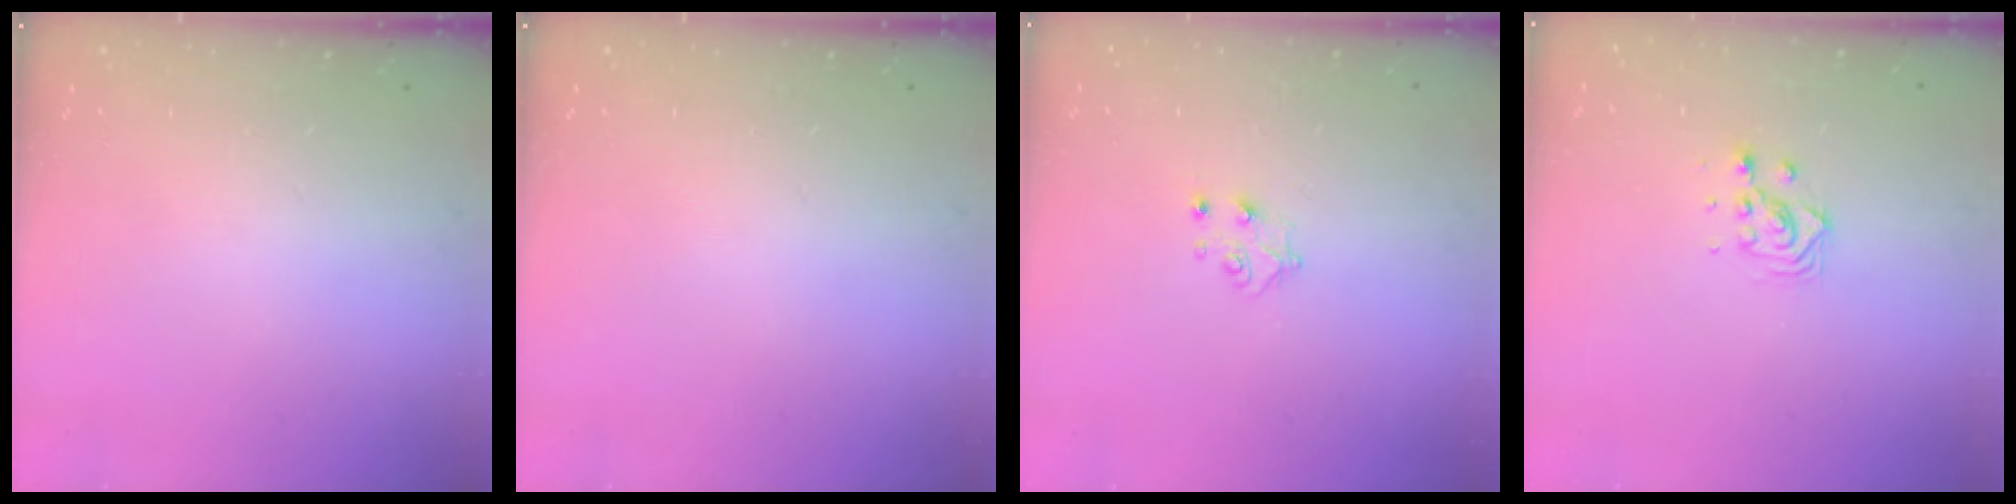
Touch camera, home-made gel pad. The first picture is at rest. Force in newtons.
{"total": 0.0}
{"total": 5.5, "press": 5.5, "slide": 0.5}
{"total": 4.5, "press": 4.5, "slide": 0.2}